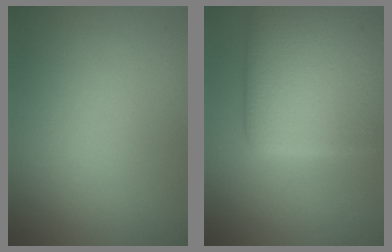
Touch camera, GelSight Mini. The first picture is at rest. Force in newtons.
{"total": 10.1, "press": 10.1, "slide": 0.6}